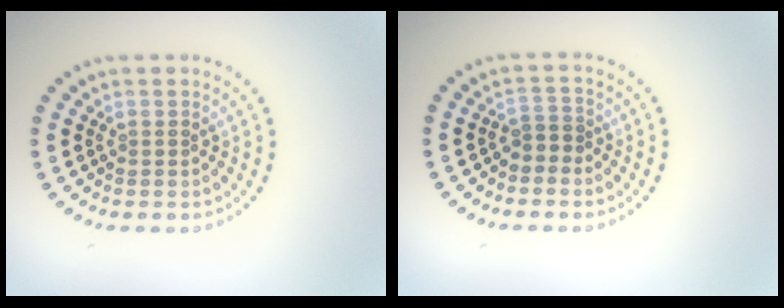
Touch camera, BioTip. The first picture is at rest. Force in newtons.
{"total": 1.6, "press": 1.2, "slide": 1.0}